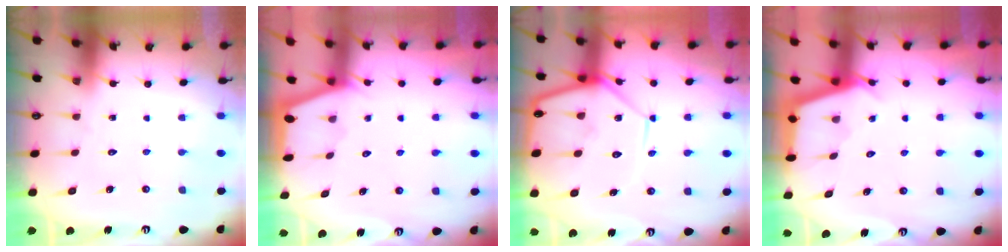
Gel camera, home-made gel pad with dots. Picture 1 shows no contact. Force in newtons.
{"total": 1.2, "press": 1.2, "slide": 0.3}
{"total": 14.7, "press": 14.7, "slide": 1.1}
{"total": 3.0, "press": 3.0, "slide": 0.3}